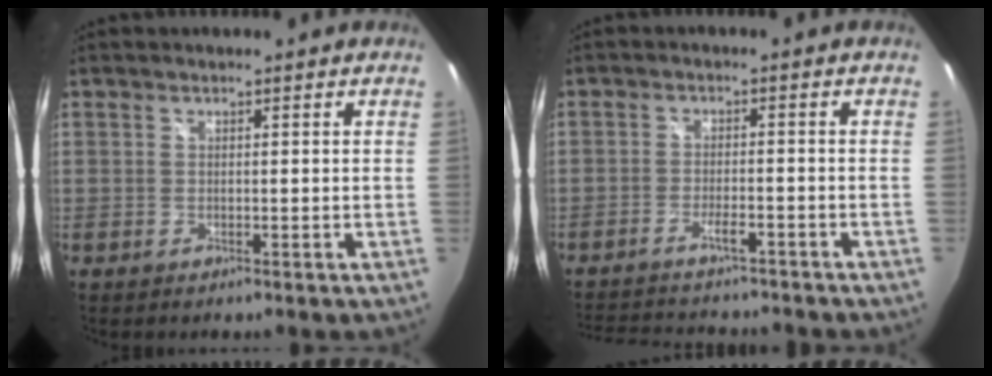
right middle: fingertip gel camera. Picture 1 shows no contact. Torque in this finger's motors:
{"motor_torque": [1.10, -1.04, 0.07, 0.04]}